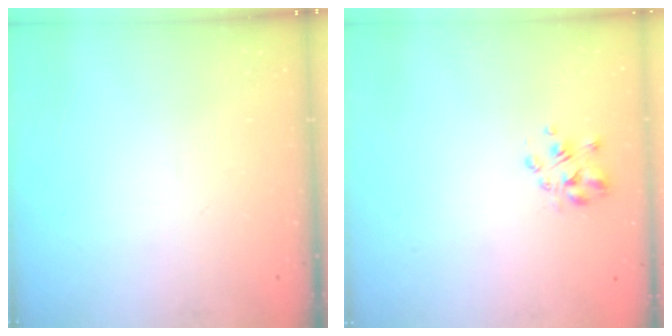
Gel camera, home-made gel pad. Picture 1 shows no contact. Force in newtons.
{"total": 3.3, "press": 3.2, "slide": 0.9}